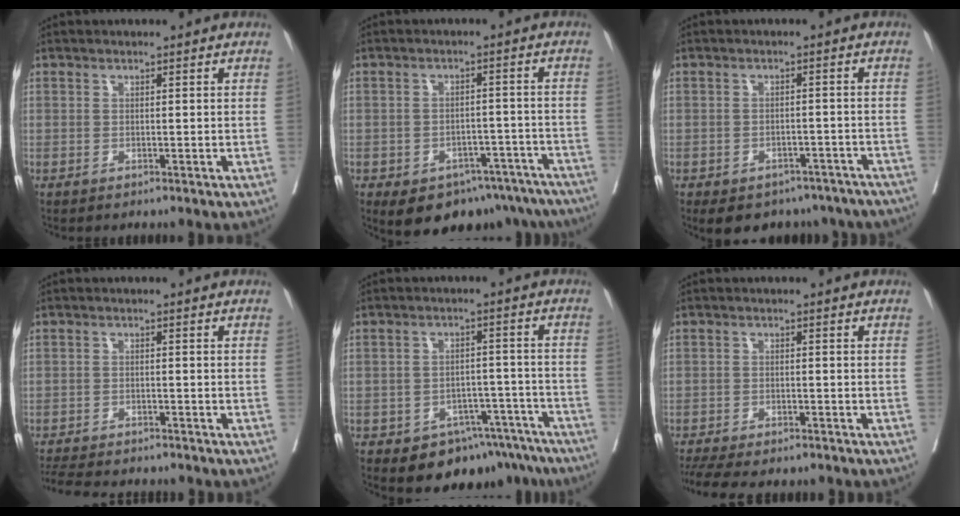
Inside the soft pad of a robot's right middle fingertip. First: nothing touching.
{"total": 14.1, "force": [-10.3, 8.1, 5.3], "torque": [-0.061, 0.023, -0.117]}
{"total": 13.5, "force": [-11.0, 6.9, 3.9], "torque": [-0.063, 0.010, -0.114]}
{"total": 11.8, "force": [-10.6, 2.5, 4.5], "torque": [-0.079, -0.012, -0.147]}
{"total": 10.7, "force": [-8.2, 6.2, 2.9], "torque": [-0.005, 0.036, -0.102]}
{"total": 13.0, "force": [-11.3, 3.3, 5.5], "torque": [-0.108, -0.010, -0.154]}